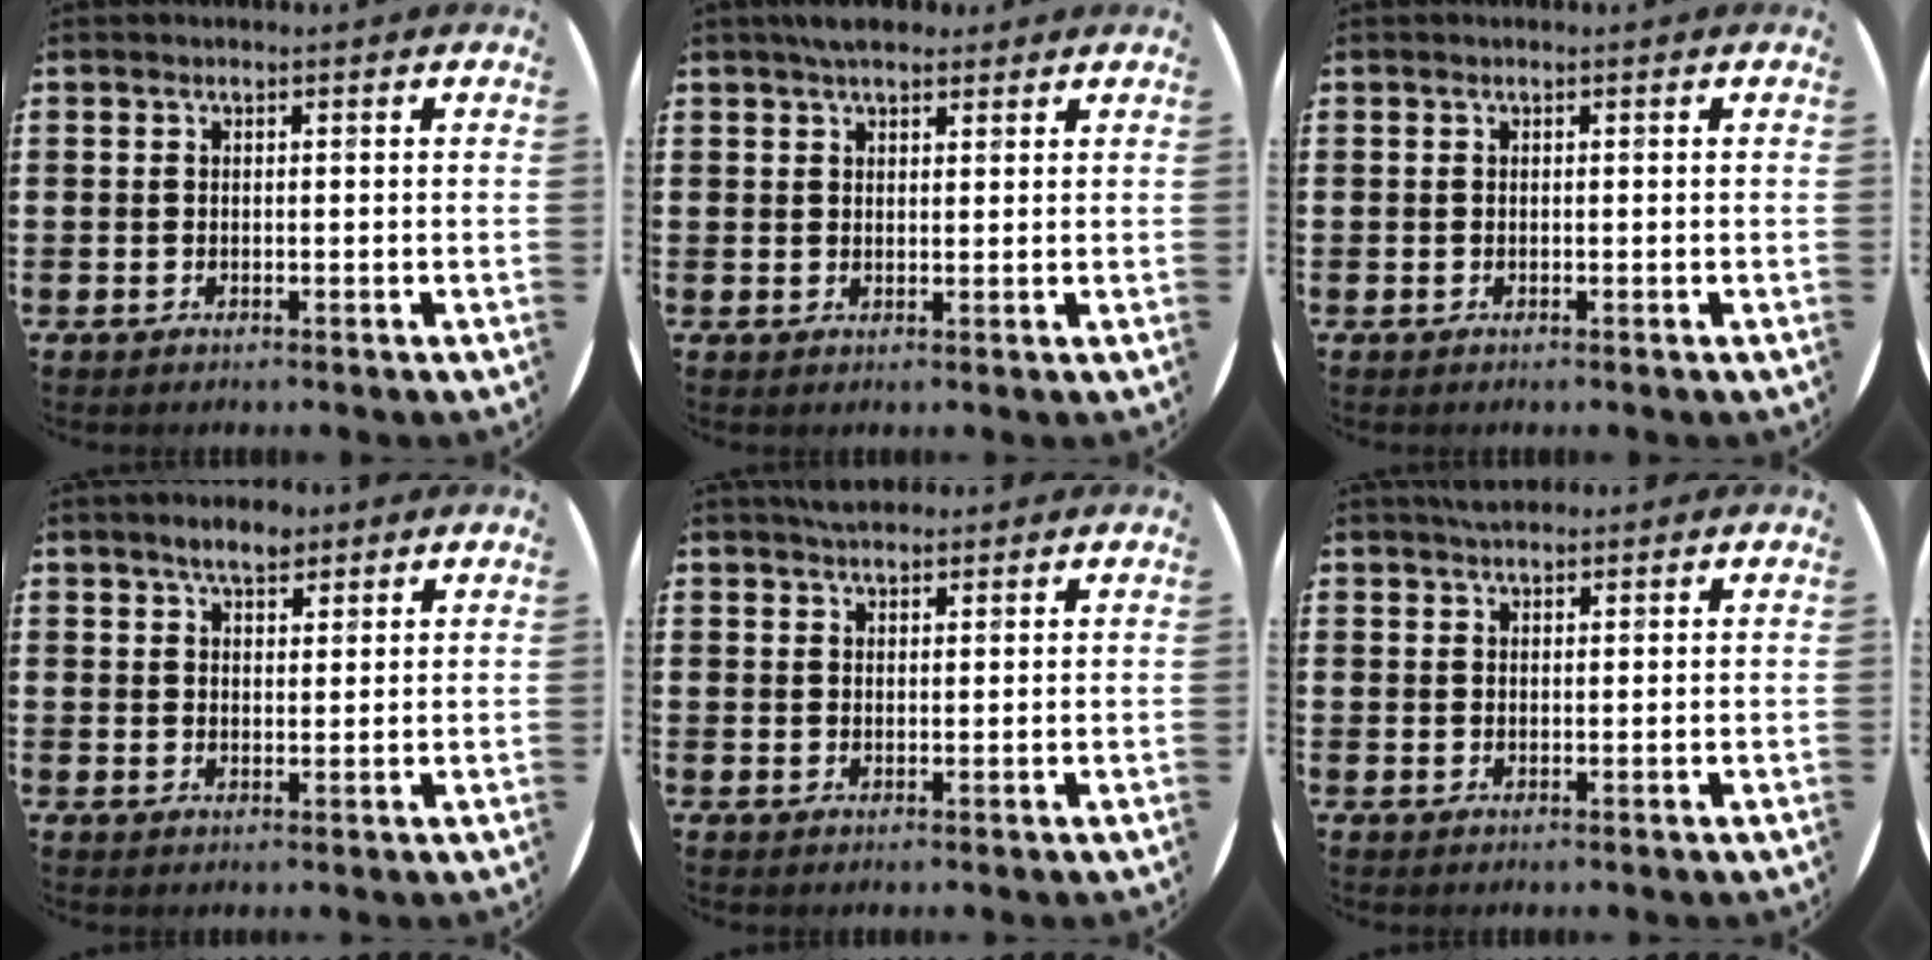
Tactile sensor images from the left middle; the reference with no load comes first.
{"total": 3.1, "force": [2.7, 1.1, 1.0], "torque": [-0.016, 0.000, 0.049]}
{"total": 0.0}
{"total": 3.8, "force": [3.0, 1.5, 1.8], "torque": [-0.022, -0.002, 0.051]}
{"total": 2.4, "force": [2.2, 0.8, 0.4], "torque": [-0.003, 0.000, 0.041]}
{"total": 1.9, "force": [1.8, 0.6, 0.5], "torque": [-0.003, 0.002, 0.031]}